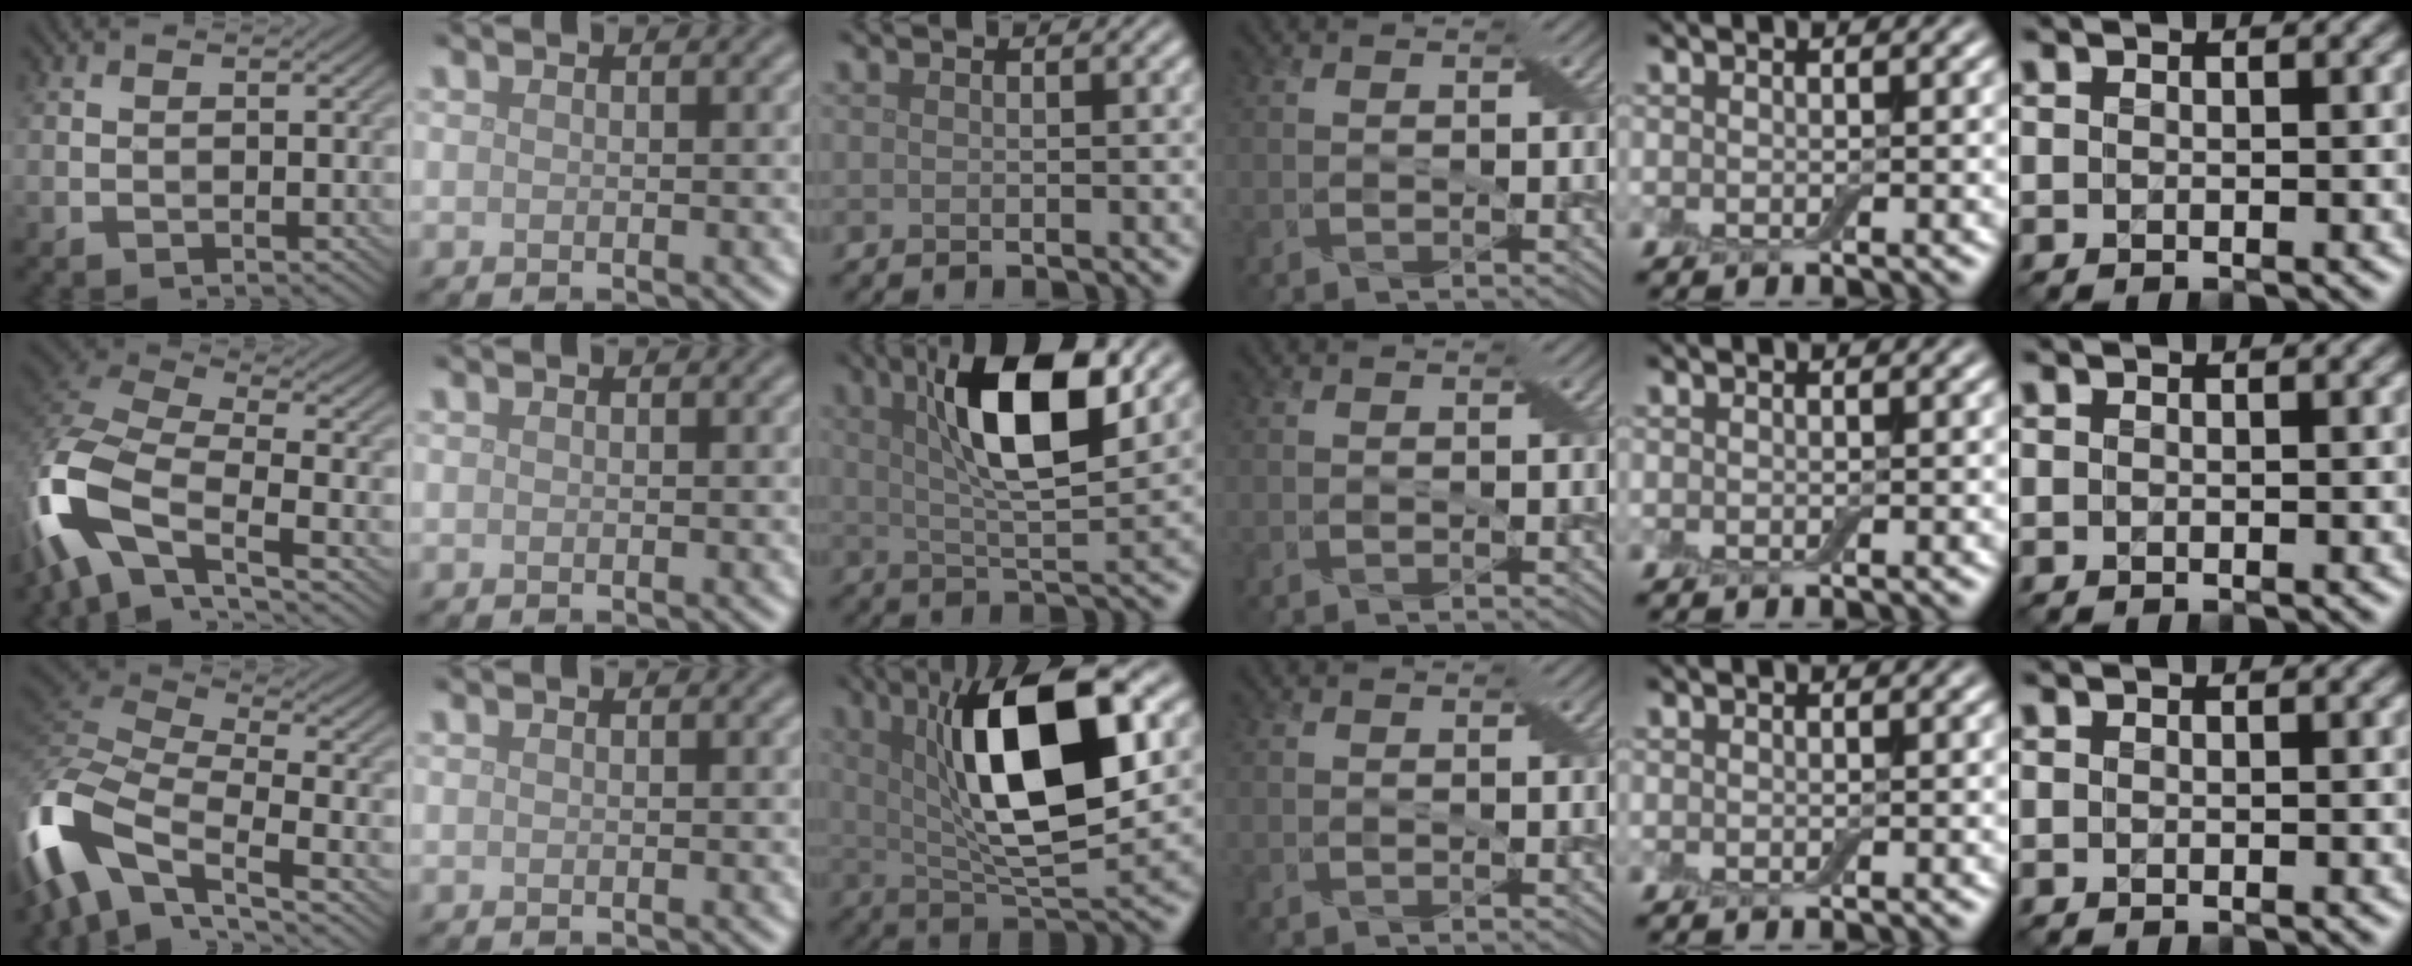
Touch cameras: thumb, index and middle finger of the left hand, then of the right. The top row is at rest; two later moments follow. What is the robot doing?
{"motion": "open", "object": "airpods case & airpods"}